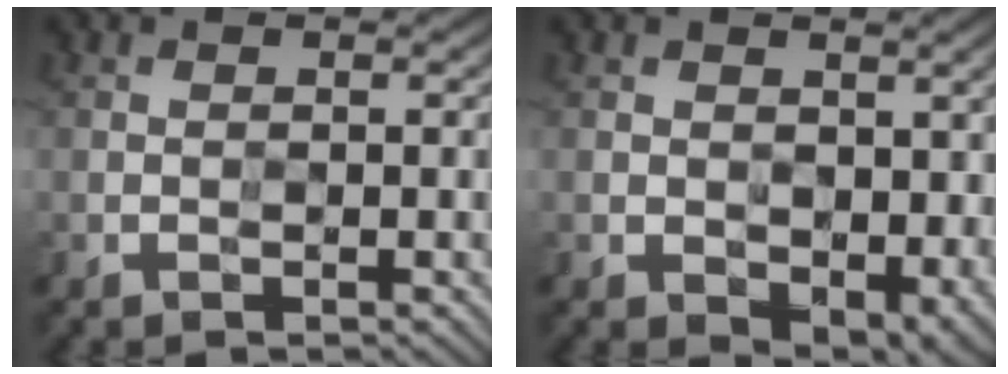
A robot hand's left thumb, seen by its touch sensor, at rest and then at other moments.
{"total": 4.0, "force": [0.5, 2.9, 2.7], "torque": [-0.051, -0.018, 0.012]}